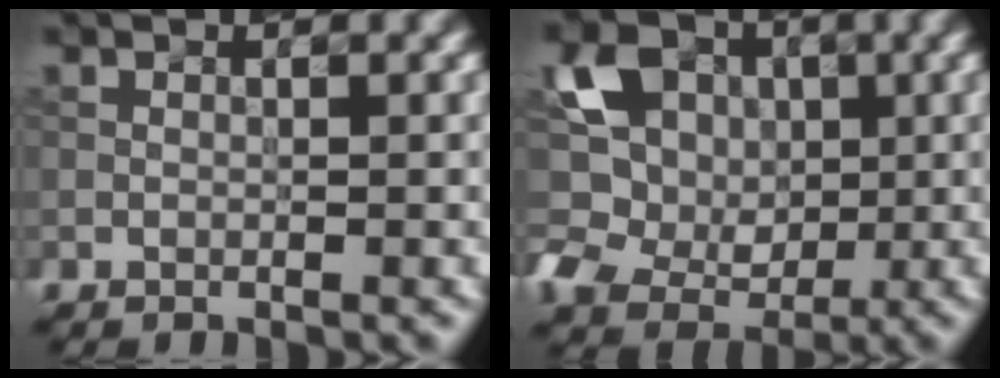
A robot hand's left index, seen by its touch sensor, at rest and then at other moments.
{"total": 6.9, "force": [1.1, 5.9, 3.3], "torque": [-0.077, -0.001, 0.016]}